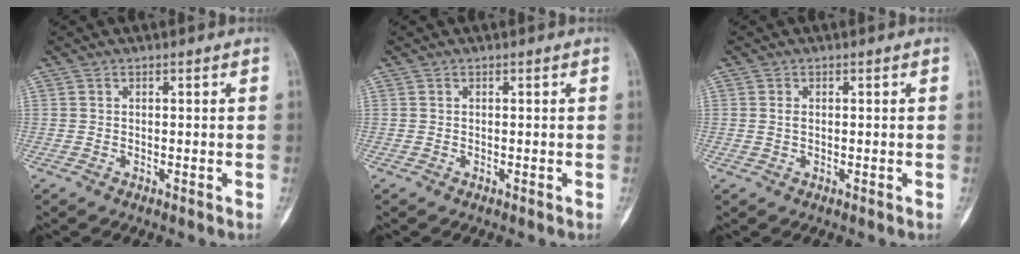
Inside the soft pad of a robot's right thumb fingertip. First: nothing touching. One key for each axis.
{"total": 0.0}
{"total": 0.9, "fx": 0.1, "fy": 0.5, "fz": 0.7, "tx": -0.014, "ty": 0.000, "tz": 0.003}